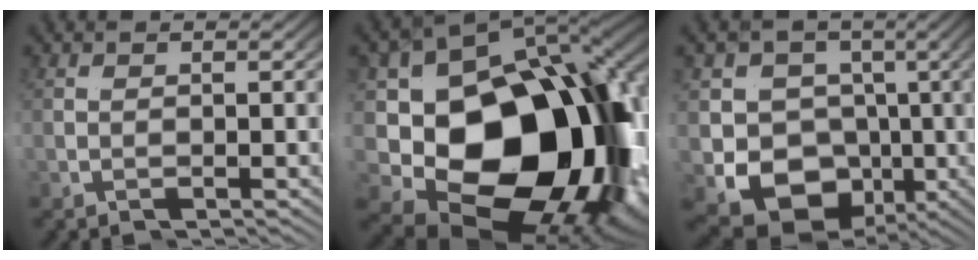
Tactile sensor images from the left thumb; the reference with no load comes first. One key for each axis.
{"total": 27.3, "fx": -3.5, "fy": 15.6, "fz": 22.1, "tx": -0.362, "ty": -0.031, "tz": -0.043}
{"total": 12.1, "fx": -1.9, "fy": 8.5, "fz": 8.4, "tx": -0.160, "ty": -0.016, "tz": -0.042}